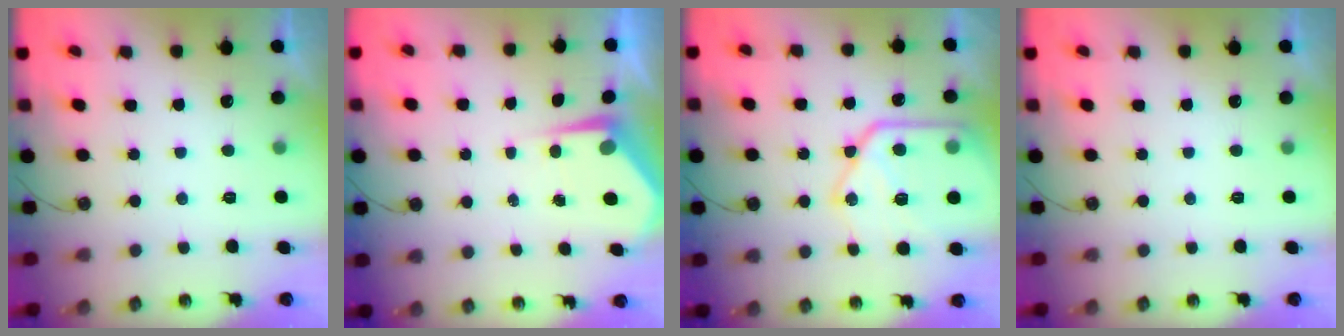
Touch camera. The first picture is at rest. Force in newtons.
{"total": 4.2, "press": 4.2, "slide": 0.5}
{"total": 20.5, "press": 20.4, "slide": 2.1}
{"total": 0.0}